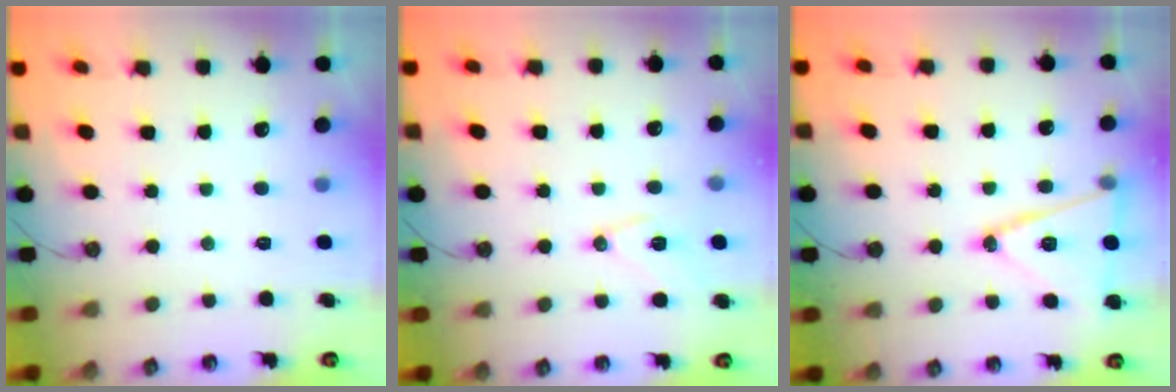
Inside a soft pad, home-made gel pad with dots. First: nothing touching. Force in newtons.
{"total": 9.8, "press": 9.3, "slide": 3.0}
{"total": 15.4, "press": 15.0, "slide": 3.4}